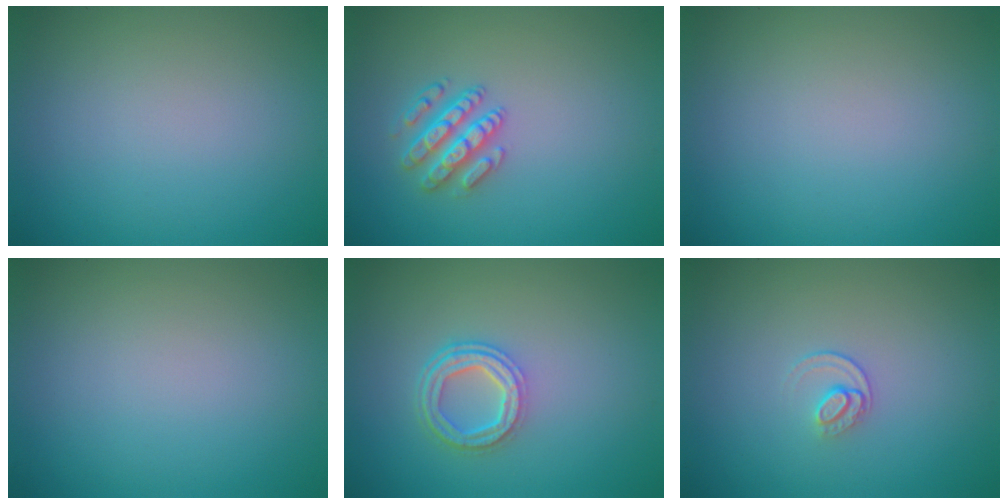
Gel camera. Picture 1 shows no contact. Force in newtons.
{"total": 2.9, "press": 2.9, "slide": 0.7}
{"total": 0.0}
{"total": 0.0}
{"total": 3.8, "press": 2.9, "slide": 2.5}
{"total": 1.2, "press": 0.8, "slide": 0.9}